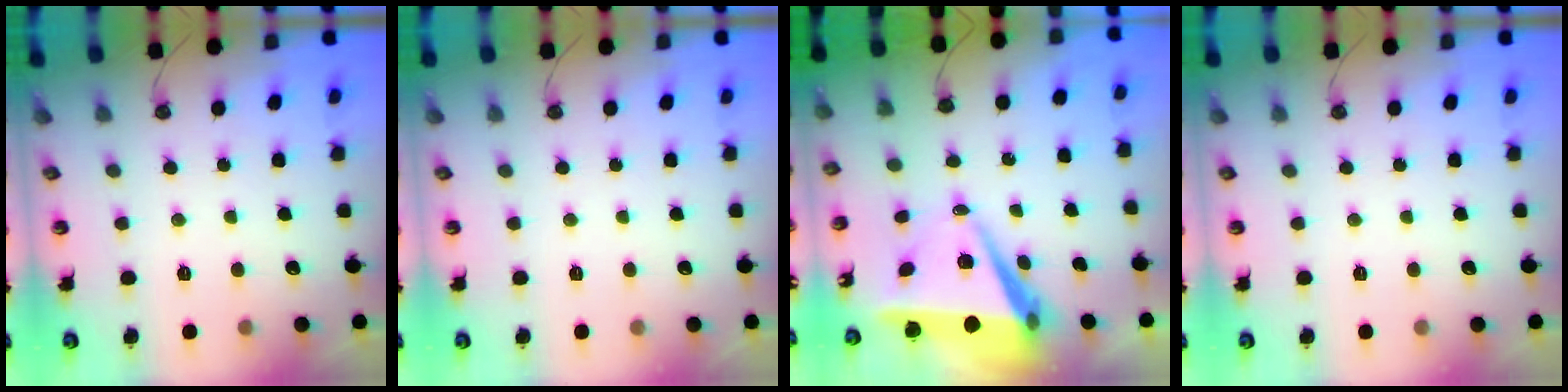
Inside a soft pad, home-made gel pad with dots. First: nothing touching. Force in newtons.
{"total": 0.0}
{"total": 8.7, "press": 7.8, "slide": 4.0}
{"total": 0.0}